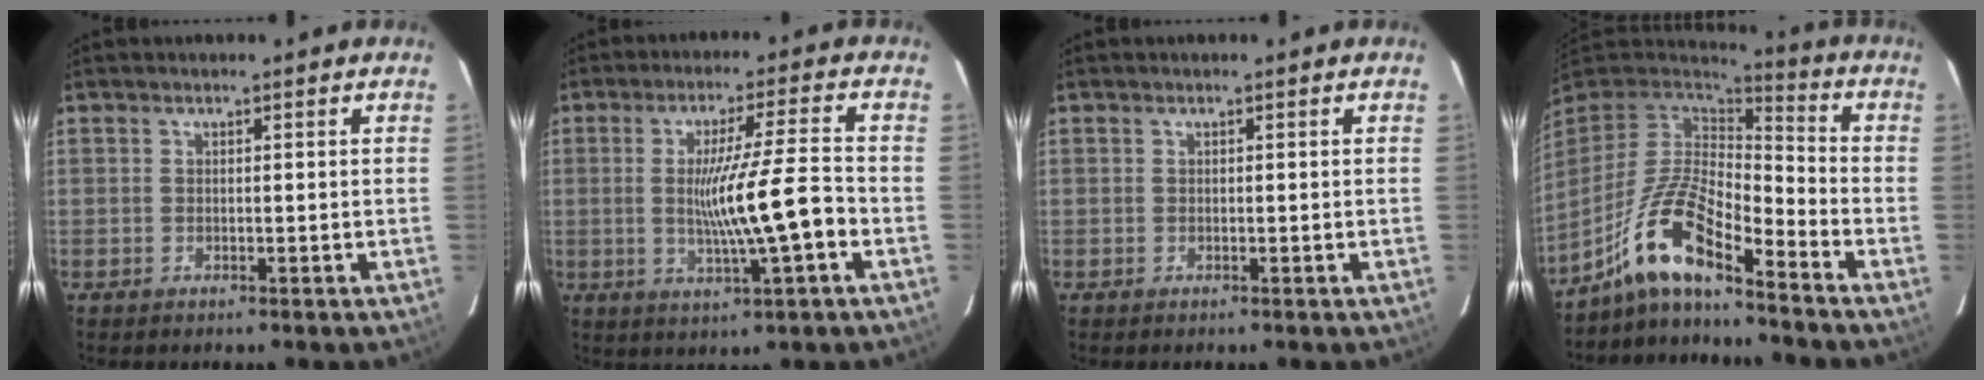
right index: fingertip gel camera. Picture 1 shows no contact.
{"total": 11.6, "force": [-1.9, -0.2, 11.4], "torque": [-0.201, -0.003, -0.031]}
{"total": 0.0}
{"total": 12.0, "force": [-8.5, 2.3, 8.2], "torque": [-0.169, 0.019, -0.158]}